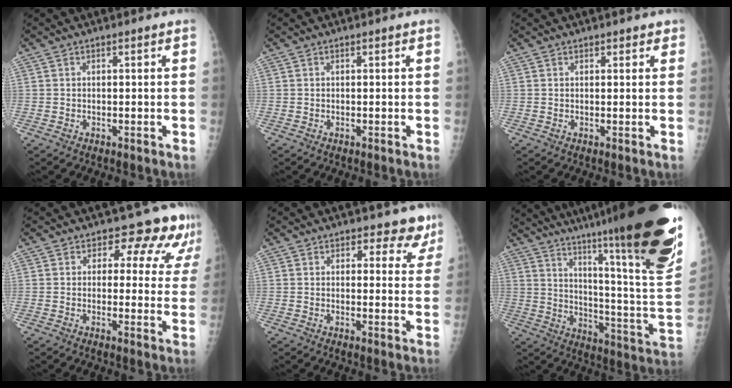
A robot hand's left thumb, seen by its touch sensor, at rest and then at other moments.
{"total": 0.0}
{"total": 1.2, "force": [0.9, 0.7, 0.3], "torque": [0.010, -0.004, 0.007]}
{"total": 9.8, "force": [7.7, 5.3, 3.0], "torque": [0.018, -0.034, 0.066]}
{"total": 6.3, "force": [5.3, 3.2, 1.1], "torque": [0.030, -0.030, 0.049]}
{"total": 34.9, "force": [24.1, 3.1, 25.0], "torque": [-0.282, -0.125, 0.342]}